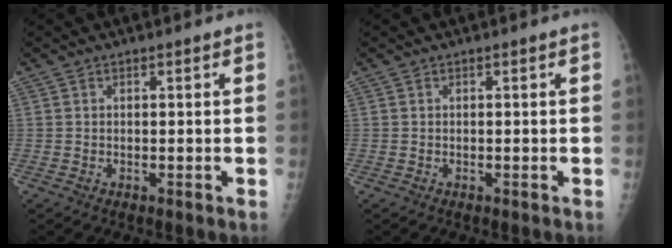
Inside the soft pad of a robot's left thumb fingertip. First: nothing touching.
{"total": 0.0}